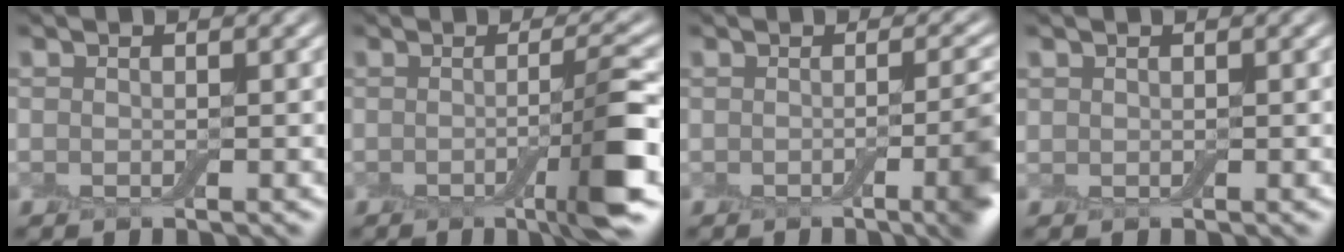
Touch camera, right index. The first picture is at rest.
{"total": 5.5, "force": [-1.7, 0.6, 5.2], "torque": [-0.073, 0.000, -0.032]}
{"total": 5.0, "force": [-1.6, 1.4, 4.5], "torque": [-0.046, -0.005, -0.021]}
{"total": 0.5, "force": [0.4, 0.3, -0.1], "torque": [0.003, 0.002, 0.007]}